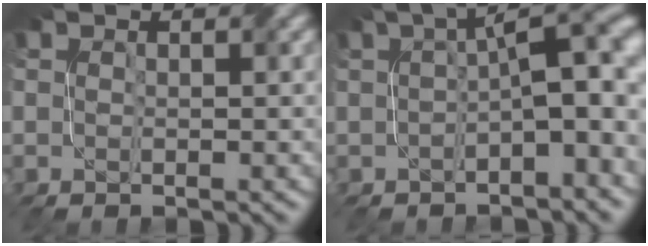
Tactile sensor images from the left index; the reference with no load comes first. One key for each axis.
{"total": 7.6, "fx": 0.0, "fy": 2.4, "fz": 7.2, "tx": -0.085, "ty": 0.020, "tz": 0.000}